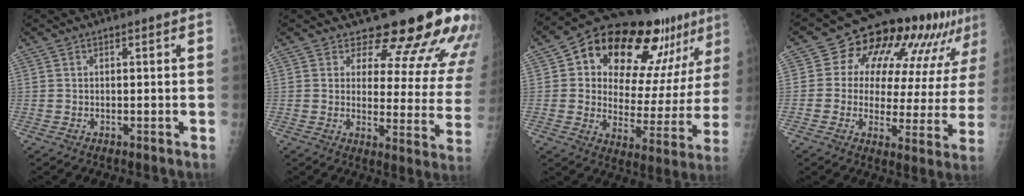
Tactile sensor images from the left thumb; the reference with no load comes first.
{"total": 16.9, "force": [14.3, 5.8, 7.0], "torque": [-0.039, -0.107, 0.159]}
{"total": 25.1, "force": [13.5, 12.0, 17.5], "torque": [-0.201, -0.008, 0.204]}
{"total": 20.4, "force": [10.2, 10.2, 14.4], "torque": [-0.165, -0.005, 0.133]}